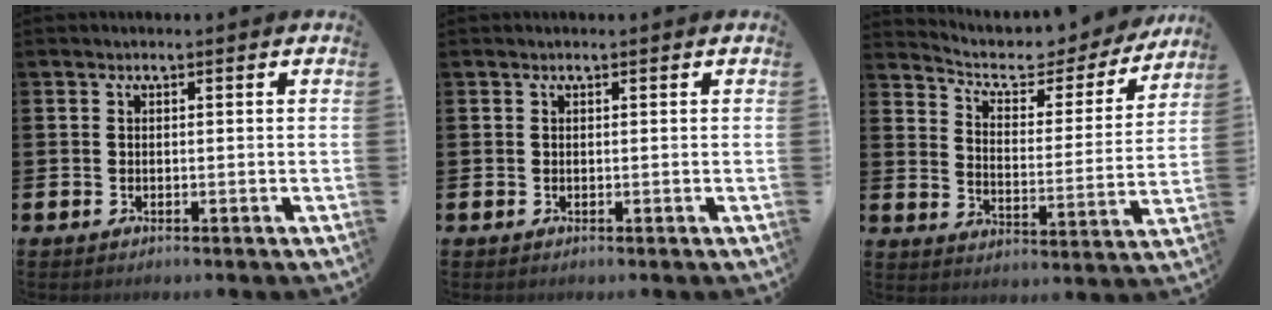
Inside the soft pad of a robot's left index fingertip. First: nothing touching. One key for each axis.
{"total": 0.0}
{"total": 7.1, "fx": 6.2, "fy": 2.5, "fz": 2.4, "tx": -0.076, "ty": -0.044, "tz": 0.104}